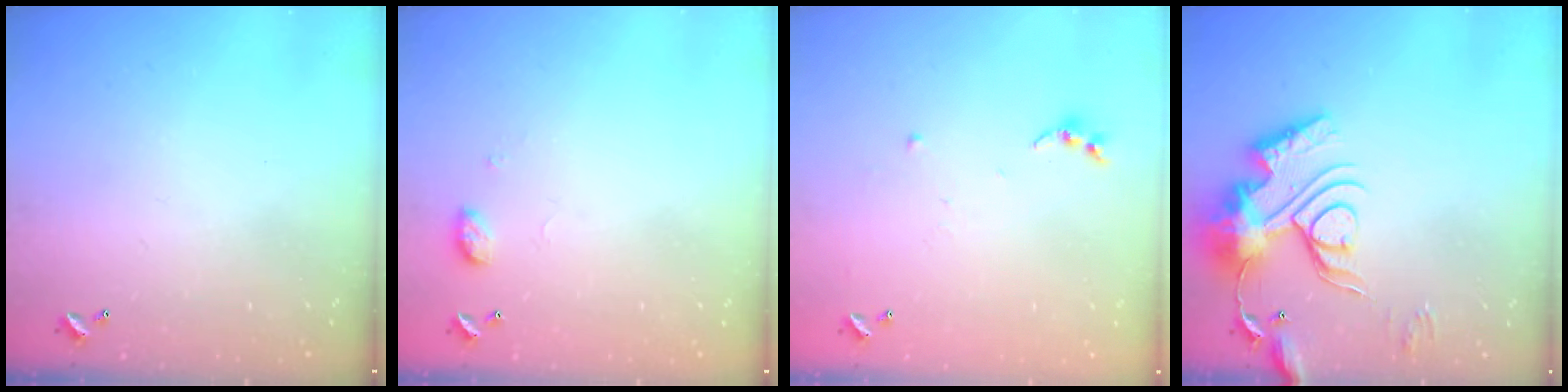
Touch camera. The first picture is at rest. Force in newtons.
{"total": 5.3, "press": 5.2, "slide": 0.8}
{"total": 4.8, "press": 4.7, "slide": 0.5}
{"total": 18.4, "press": 18.3, "slide": 1.8}